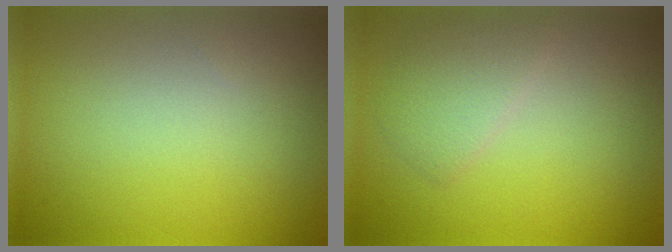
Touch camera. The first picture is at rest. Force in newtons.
{"total": 2.2, "press": 2.2, "slide": 0.0}